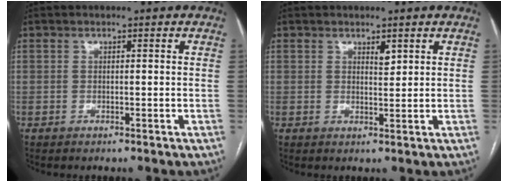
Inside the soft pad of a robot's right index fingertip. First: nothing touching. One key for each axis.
{"total": 1.6, "fx": 1.0, "fy": 0.6, "fz": 1.1, "tx": -0.020, "ty": -0.004, "tz": 0.019}